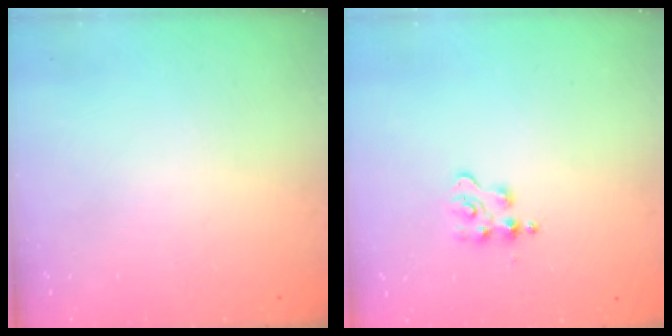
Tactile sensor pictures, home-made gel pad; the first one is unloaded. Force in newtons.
{"total": 2.3, "press": 2.3, "slide": 0.4}